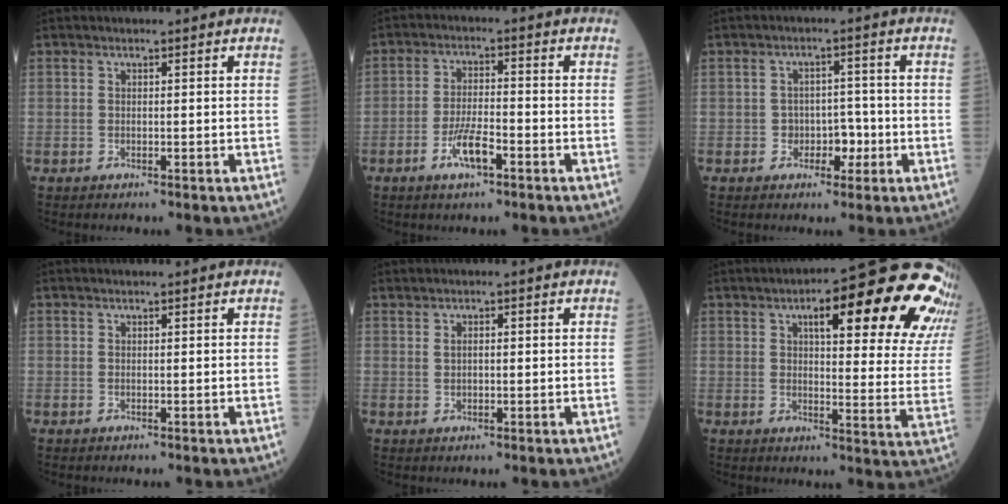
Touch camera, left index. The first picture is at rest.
{"total": 5.3, "force": [-2.9, 1.1, 4.2], "torque": [-0.086, -0.003, -0.055]}
{"total": 3.6, "force": [-1.4, 2.7, 1.9], "torque": [-0.017, 0.012, -0.022]}
{"total": 0.0}
{"total": 1.3, "force": [0.4, 0.7, 1.0], "torque": [-0.022, 0.009, 0.011]}
{"total": 23.9, "force": [14.3, 5.0, 18.5], "torque": [-0.198, 0.014, 0.165]}